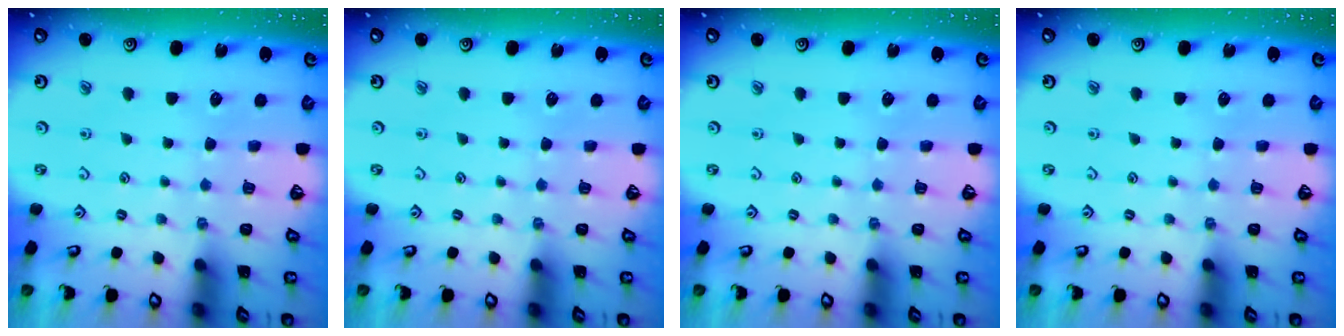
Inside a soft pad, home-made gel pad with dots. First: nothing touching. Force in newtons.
{"total": 0.0}
{"total": 0.0}
{"total": 0.0}